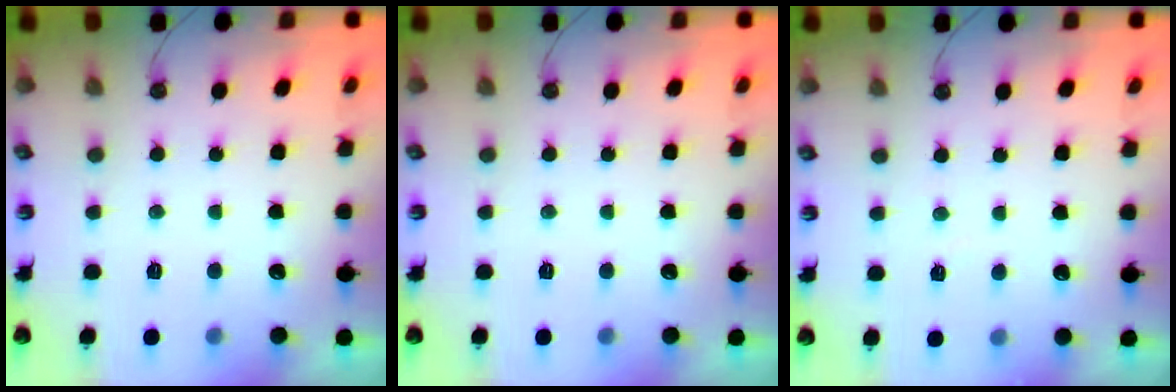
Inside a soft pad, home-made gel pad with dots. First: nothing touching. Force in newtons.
{"total": 0.0}
{"total": 2.0, "press": 2.0, "slide": 0.3}